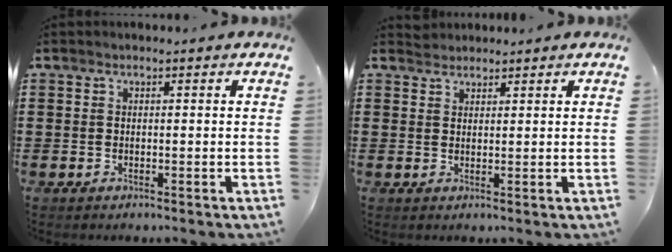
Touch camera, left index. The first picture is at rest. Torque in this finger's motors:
{"motor_torque": [-0.07, -0.03, -0.01, -0.01]}